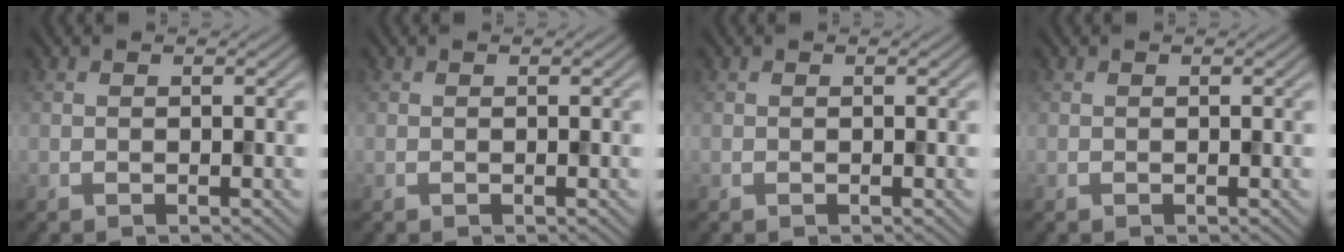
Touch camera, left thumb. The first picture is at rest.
{"total": 0.0}
{"total": 0.0}
{"total": 0.0}